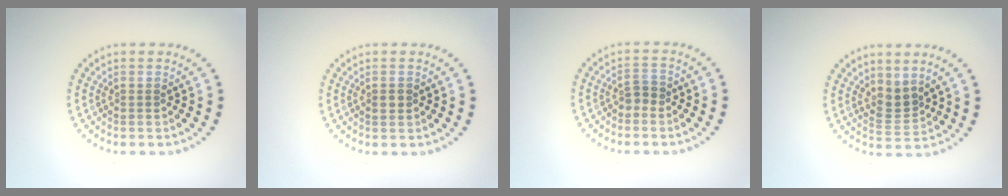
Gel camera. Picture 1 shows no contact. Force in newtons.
{"total": 1.2, "press": 1.2, "slide": 0.1}
{"total": 1.1, "press": 1.0, "slide": 0.5}
{"total": 2.3, "press": 1.7, "slide": 1.6}